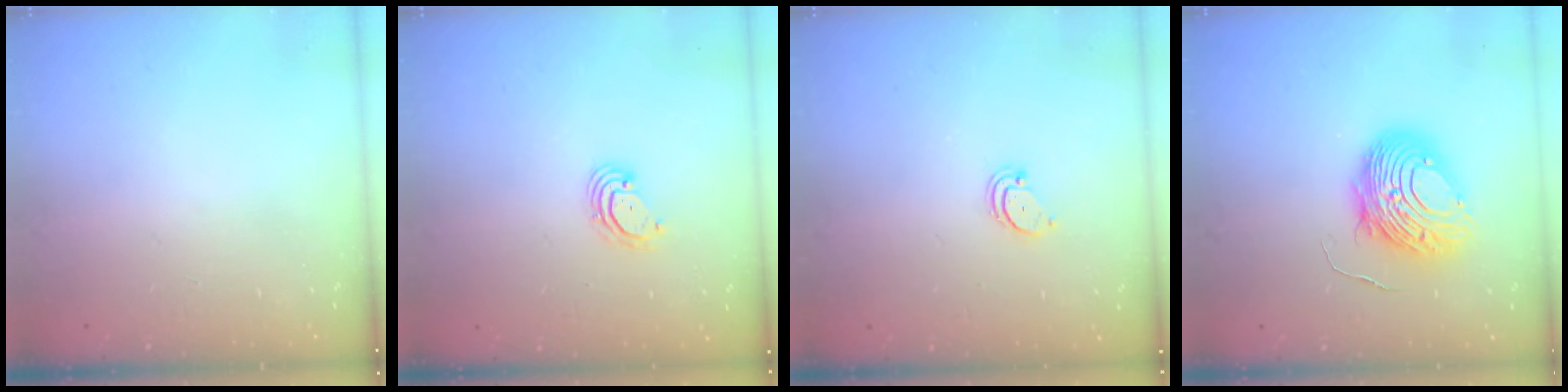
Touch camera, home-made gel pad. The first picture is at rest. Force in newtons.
{"total": 2.8, "press": 2.8, "slide": 0.2}
{"total": 1.9, "press": 1.9, "slide": 0.2}
{"total": 11.4, "press": 11.3, "slide": 0.8}